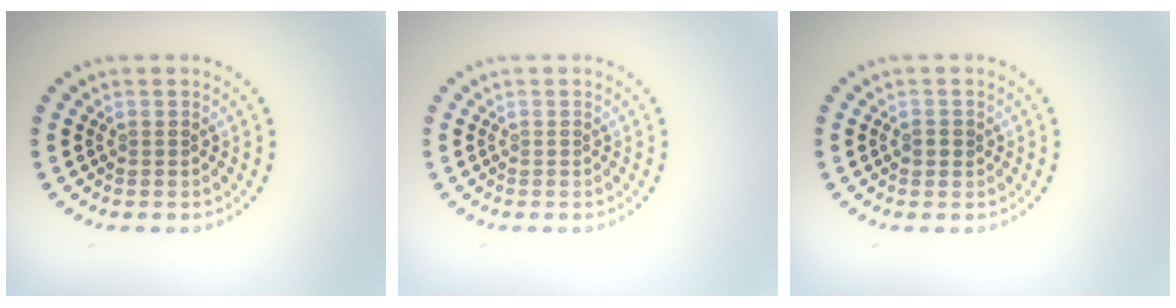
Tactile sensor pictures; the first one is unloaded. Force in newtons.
{"total": 0.0}
{"total": 1.0, "press": 1.0, "slide": 0.2}